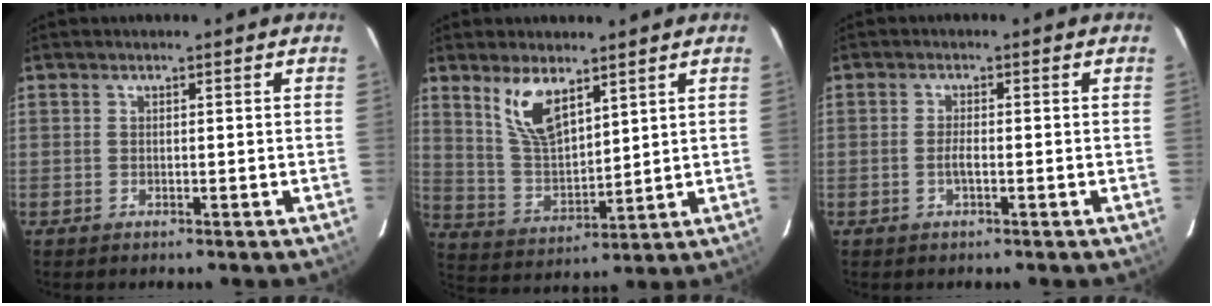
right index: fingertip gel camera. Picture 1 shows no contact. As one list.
[{"total": 9.6, "force": [5.9, 3.9, 6.5], "torque": [-0.125, 0.001, 0.128]}, {"total": 1.7, "force": [-0.6, 0.4, 1.5], "torque": [-0.031, 0.000, -0.013]}]